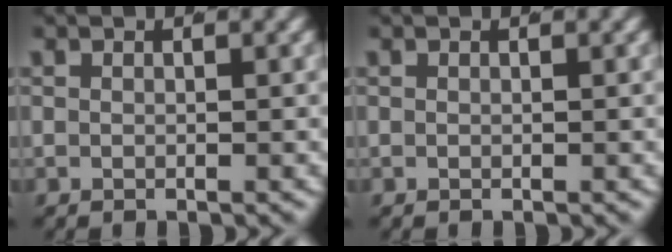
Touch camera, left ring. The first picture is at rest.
{"total": 0.0}